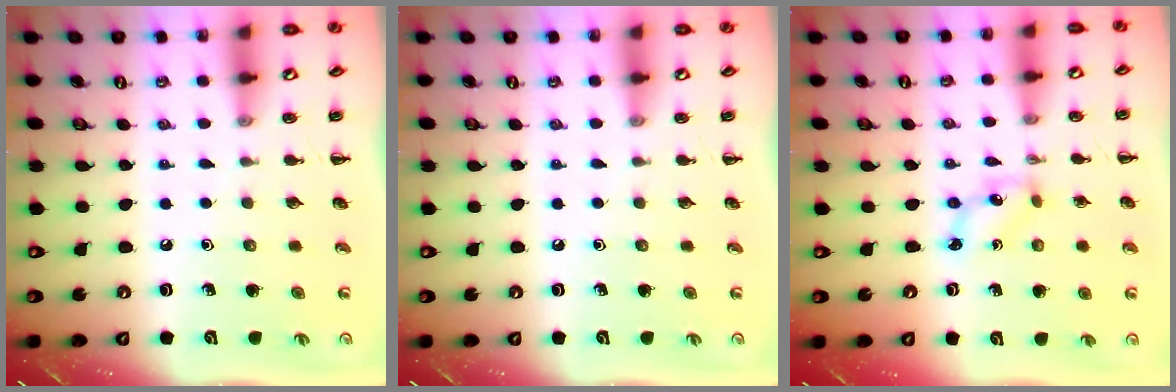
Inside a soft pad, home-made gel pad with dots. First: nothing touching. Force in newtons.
{"total": 0.0}
{"total": 2.5, "press": 2.5, "slide": 0.6}